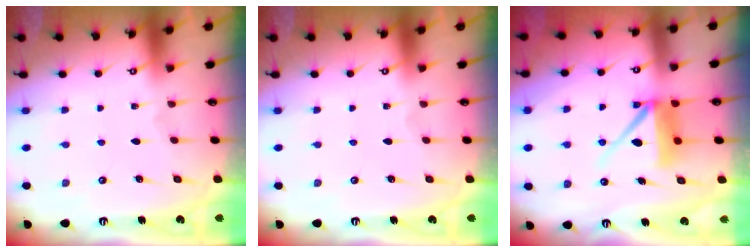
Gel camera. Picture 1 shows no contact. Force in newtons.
{"total": 0.0}
{"total": 9.2, "press": 9.1, "slide": 1.1}